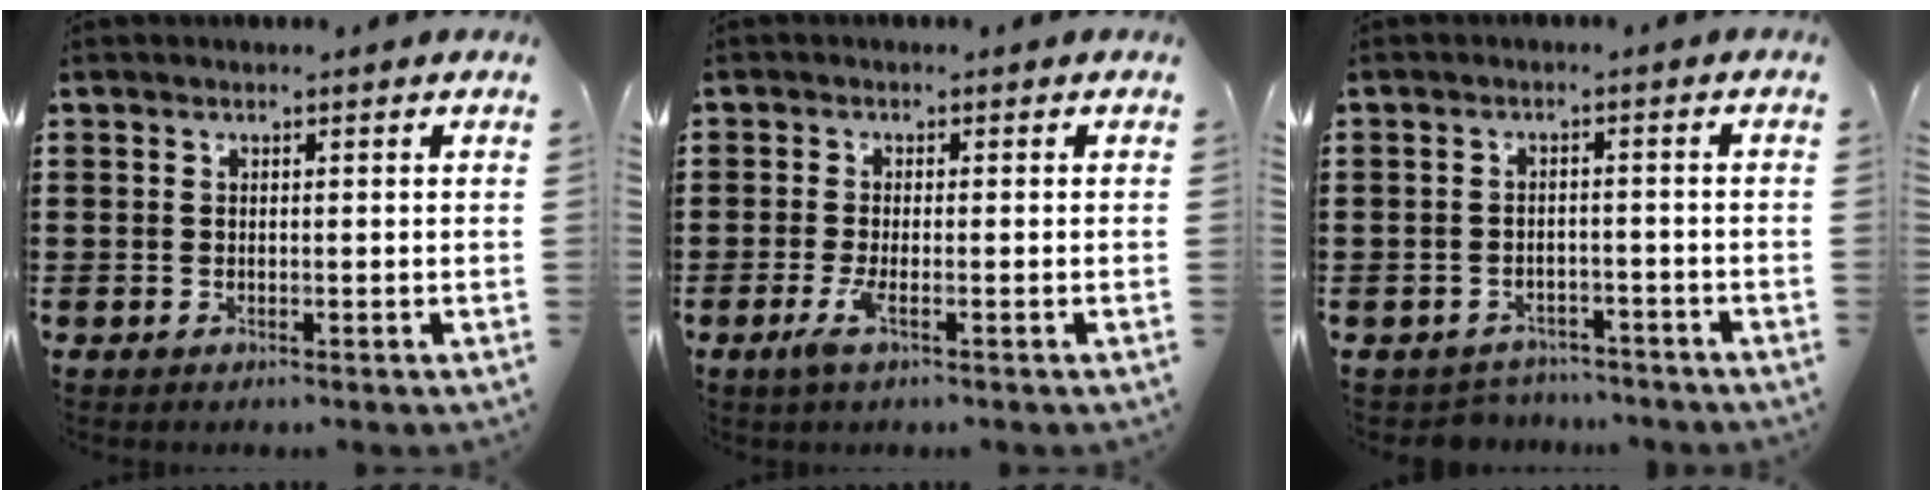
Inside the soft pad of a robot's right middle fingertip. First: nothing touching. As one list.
[{"total": 2.7, "force": [-1.0, 0.3, 2.5], "torque": [-0.058, -0.011, -0.022]}, {"total": 2.6, "force": [-2.5, 0.5, -0.4], "torque": [-0.003, -0.001, -0.056]}]